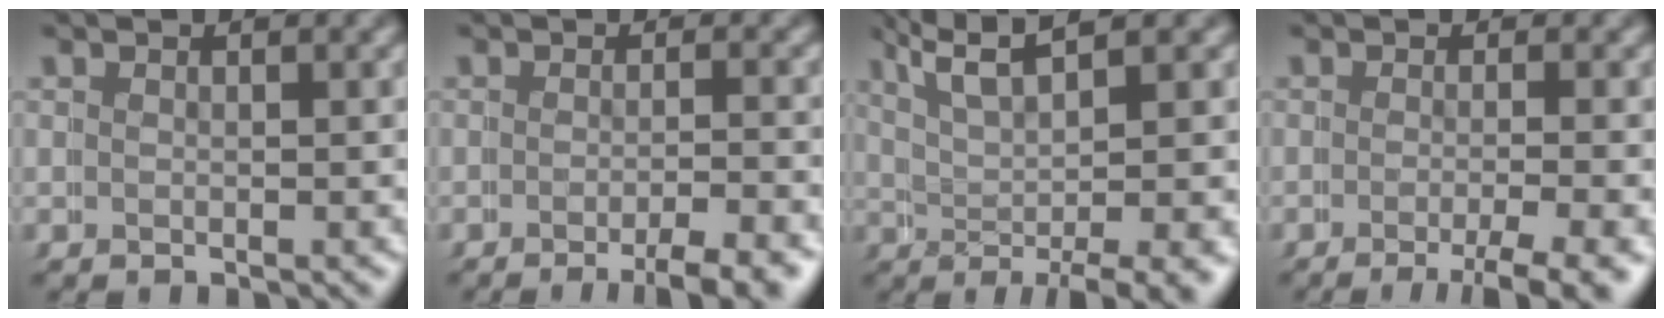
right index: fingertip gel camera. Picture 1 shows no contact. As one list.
[{"total": 3.2, "force": [-2.4, 0.2, 2.1], "torque": [-0.026, 0.003, -0.045]}, {"total": 5.4, "force": [1.6, 1.6, 4.9], "torque": [-0.084, -0.008, 0.027]}, {"total": 4.3, "force": [-2.6, 0.6, 3.4], "torque": [-0.036, 0.000, -0.045]}]